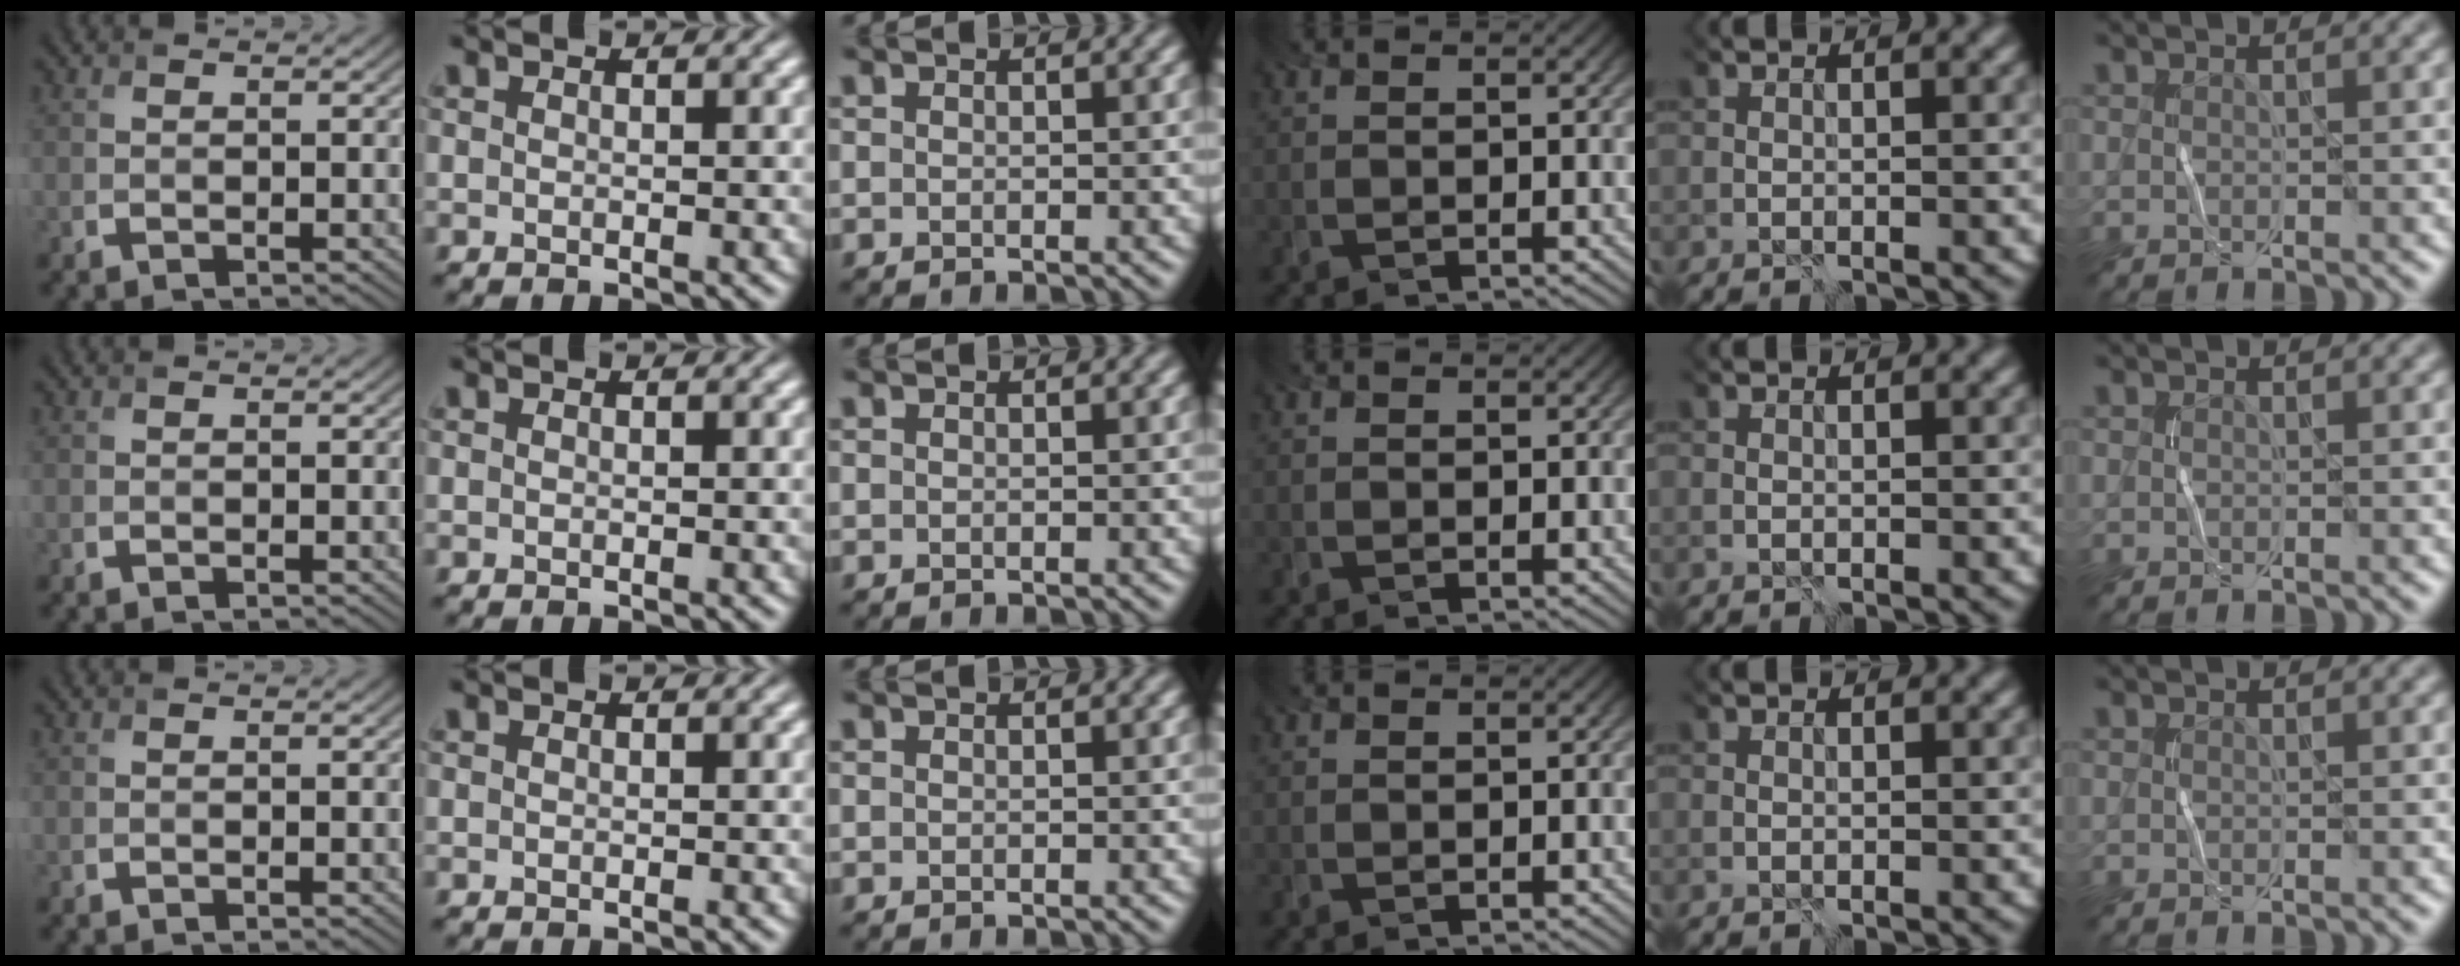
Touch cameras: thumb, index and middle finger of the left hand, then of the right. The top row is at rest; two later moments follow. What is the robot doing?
{"motion": "wrap", "object": "cellophane"}